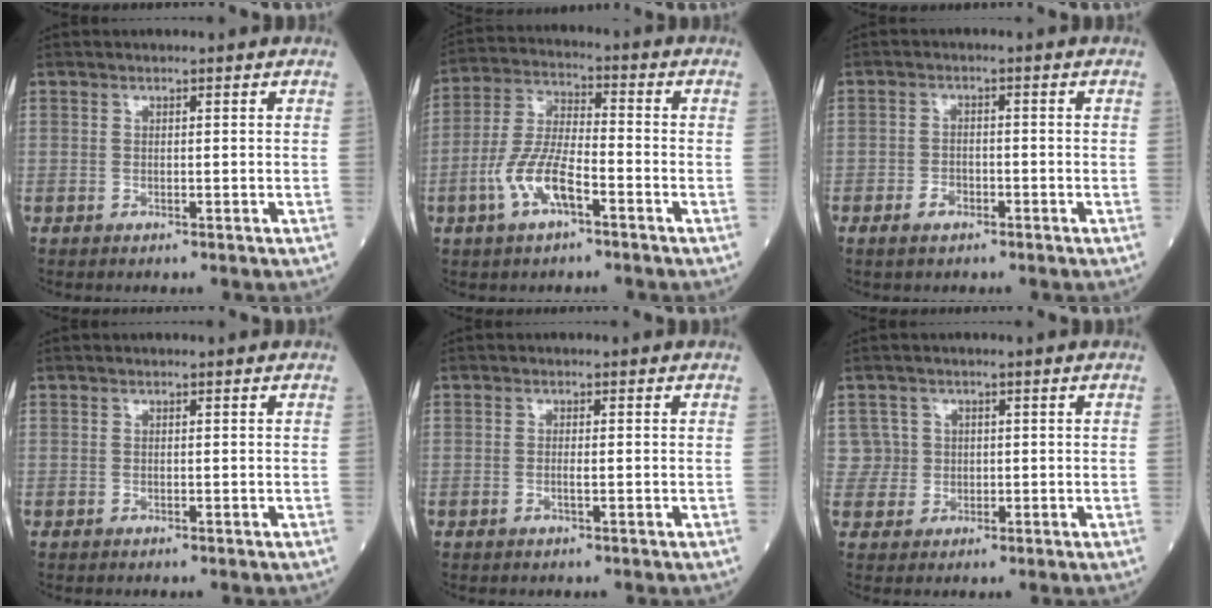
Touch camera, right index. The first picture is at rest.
{"total": 9.1, "force": [-4.0, 2.8, 7.7], "torque": [-0.167, 0.004, -0.078]}
{"total": 2.5, "force": [-1.5, 1.4, 1.5], "torque": [-0.029, 0.003, -0.025]}
{"total": 0.0}
{"total": 0.9, "force": [-0.3, 0.1, 0.9], "torque": [-0.020, -0.001, -0.006]}
{"total": 3.2, "force": [0.7, 3.0, -0.5], "torque": [0.026, 0.009, 0.008]}